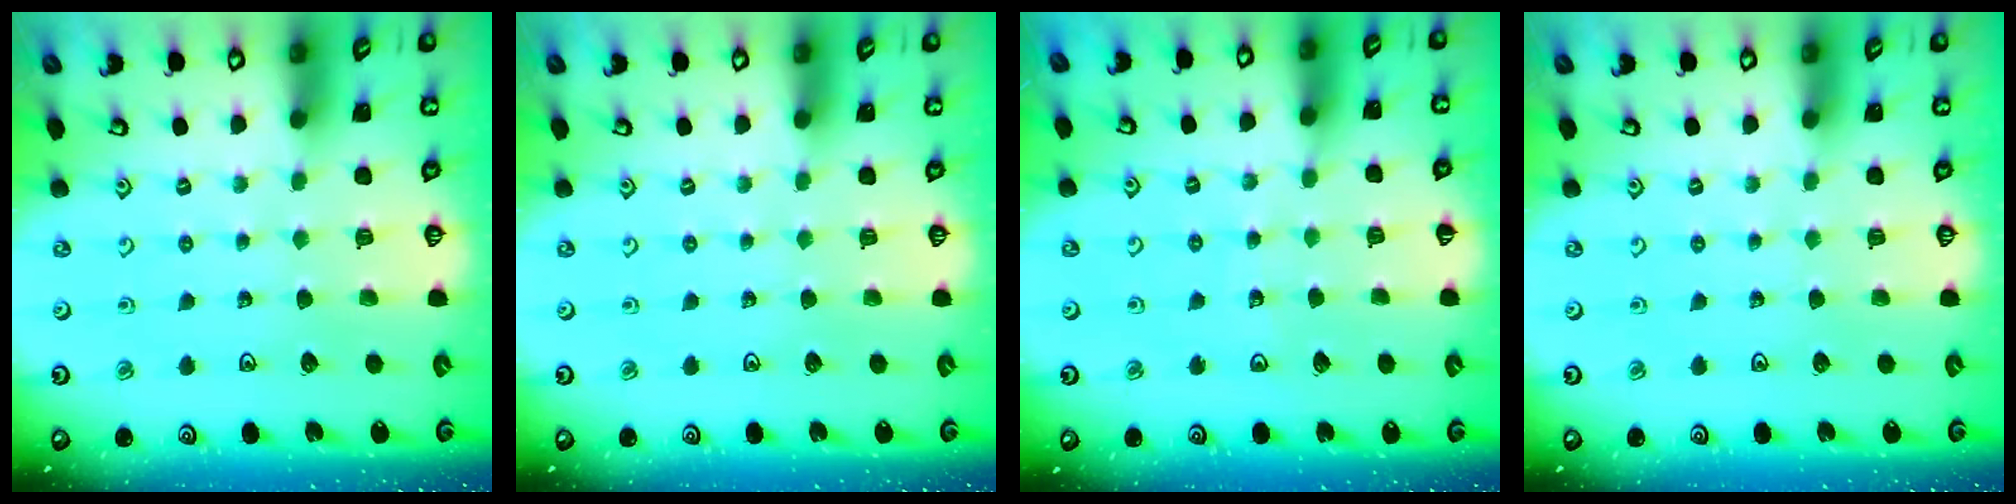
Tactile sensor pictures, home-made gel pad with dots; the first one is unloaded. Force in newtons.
{"total": 0.0}
{"total": 5.1, "press": 5.1, "slide": 0.3}
{"total": 0.0}